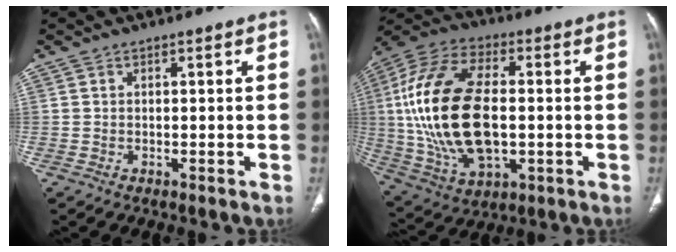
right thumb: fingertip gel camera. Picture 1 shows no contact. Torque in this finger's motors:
{"motor_torque": [-0.51, 2.90, 2.76, 0.01, 0.40]}